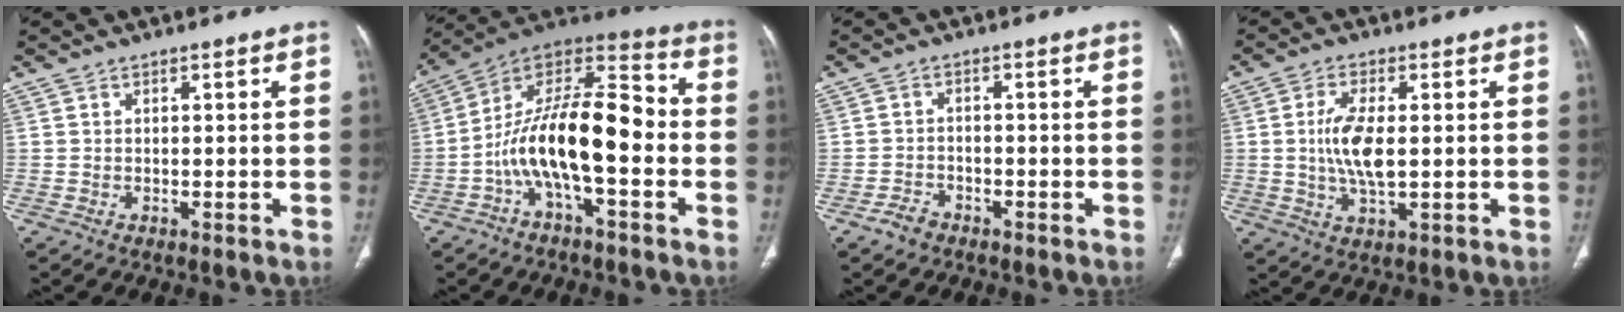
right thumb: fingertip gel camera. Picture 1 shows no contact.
{"total": 18.2, "force": [-3.9, 7.3, 16.2], "torque": [-0.270, 0.070, -0.074]}
{"total": 2.8, "force": [-2.1, 1.7, 0.9], "torque": [-0.020, 0.015, -0.035]}
{"total": 8.2, "force": [0.3, 3.4, 7.4], "torque": [-0.158, -0.005, 0.006]}